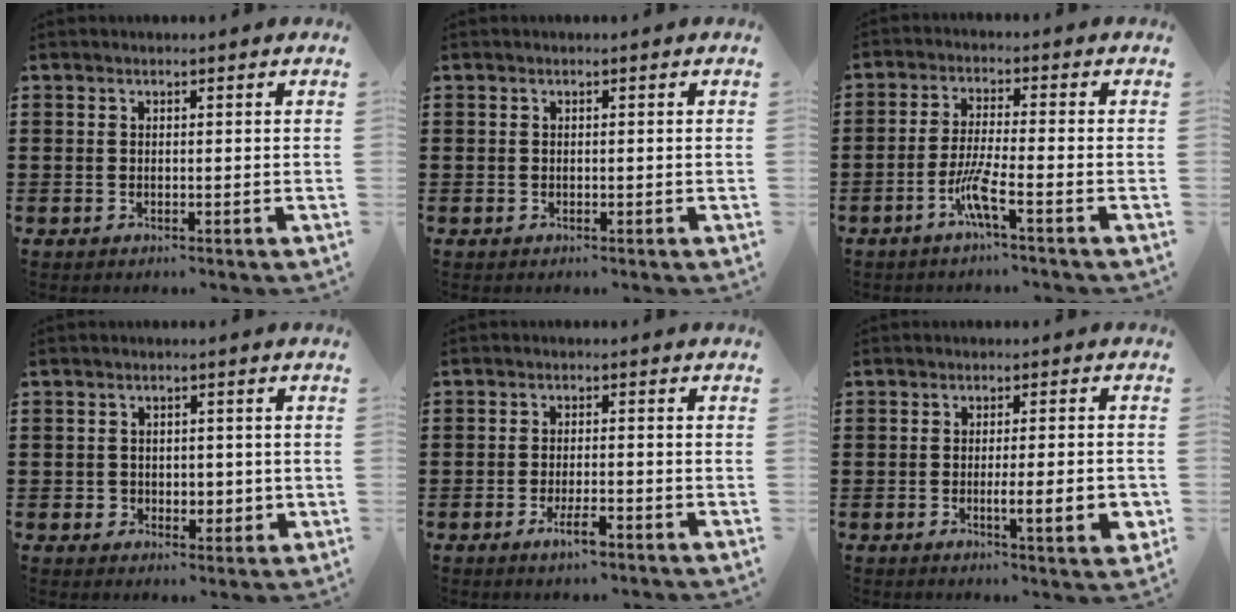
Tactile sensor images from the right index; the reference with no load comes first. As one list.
[{"total": 0.0}, {"total": 5.8, "force": [-3.1, 0.2, 4.9], "torque": [-0.110, -0.012, -0.065]}, {"total": 2.4, "force": [-0.1, 2.3, 0.8], "torque": [-0.018, 0.009, -0.008]}, {"total": 3.8, "force": [-2.2, 0.9, 3.0], "torque": [-0.061, -0.004, -0.043]}, {"total": 5.9, "force": [-1.4, 0.6, 5.7], "torque": [-0.082, -0.013, -0.024]}]